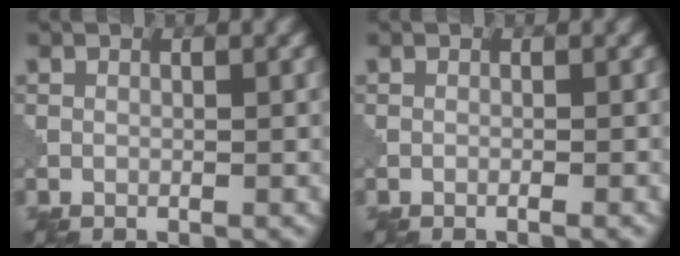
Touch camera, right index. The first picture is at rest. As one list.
[{"total": 0.8, "force": [-0.4, 0.1, 0.7], "torque": [-0.006, 0.000, -0.013]}]